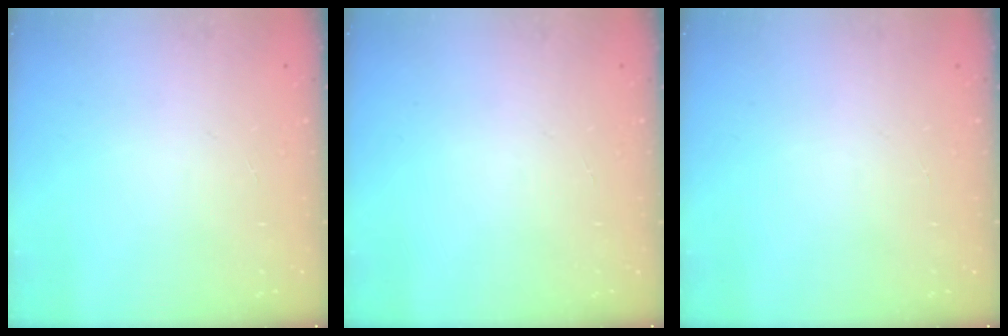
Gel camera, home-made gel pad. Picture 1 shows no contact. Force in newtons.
{"total": 0.0}
{"total": 0.0}